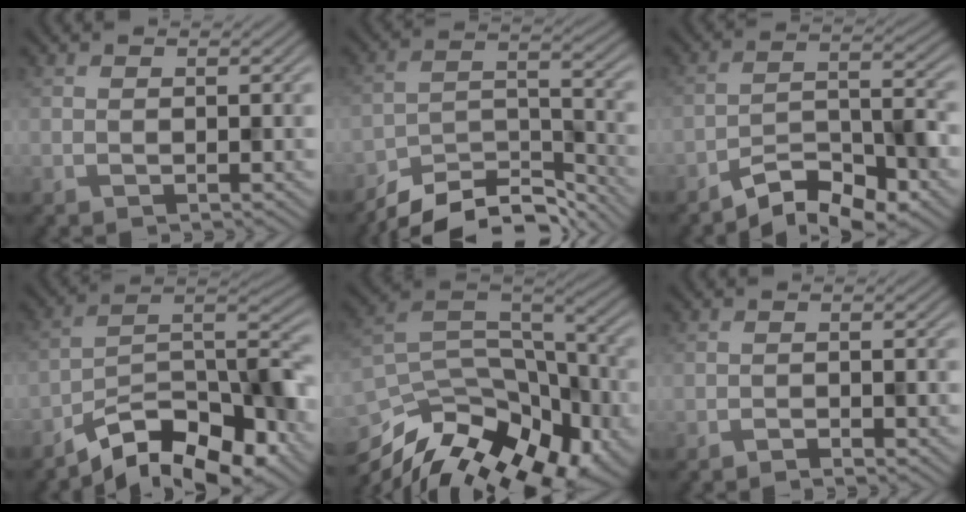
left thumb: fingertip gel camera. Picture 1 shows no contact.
{"total": 9.0, "force": [-7.8, 2.5, 3.7], "torque": [-0.064, -0.001, -0.144]}
{"total": 7.4, "force": [-5.6, 2.1, 4.4], "torque": [-0.070, 0.006, -0.104]}
{"total": 12.4, "force": [-8.7, 4.3, 7.7], "torque": [-0.115, 0.000, -0.167]}
{"total": 16.3, "force": [-10.6, 7.8, 9.7], "torque": [-0.220, -0.029, -0.160]}
{"total": 1.3, "force": [-1.1, 0.2, 0.8], "torque": [-0.011, 0.003, -0.020]}